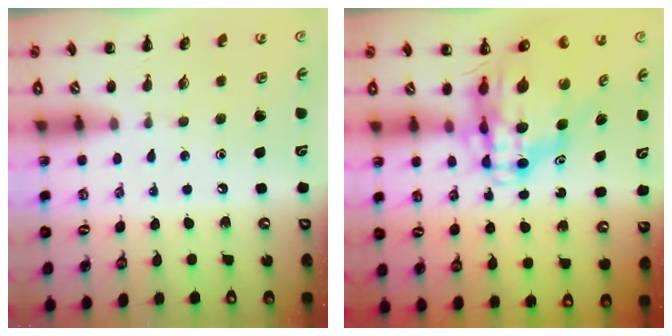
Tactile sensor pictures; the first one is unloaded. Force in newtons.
{"total": 10.8, "press": 10.3, "slide": 3.0}